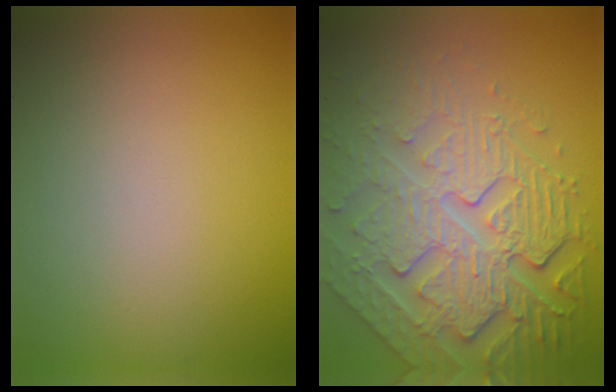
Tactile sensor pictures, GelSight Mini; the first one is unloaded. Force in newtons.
{"total": 8.2, "press": 5.8, "slide": 5.8}